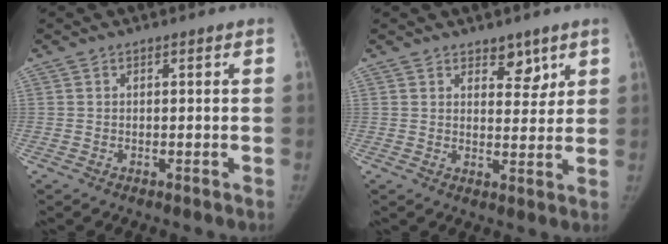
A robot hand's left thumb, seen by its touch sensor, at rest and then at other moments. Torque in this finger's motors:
{"motor_torque": [0.36, 0.00, 0.50, -0.39, 0.07]}